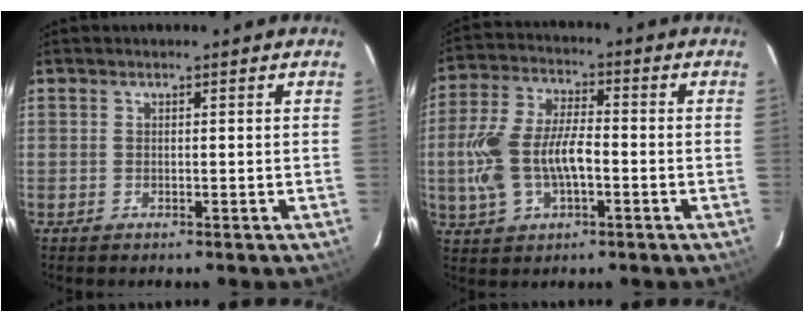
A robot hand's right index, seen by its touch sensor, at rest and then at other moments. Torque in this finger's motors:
{"motor_torque": [0.46, -0.19, 0.37, 0.21]}